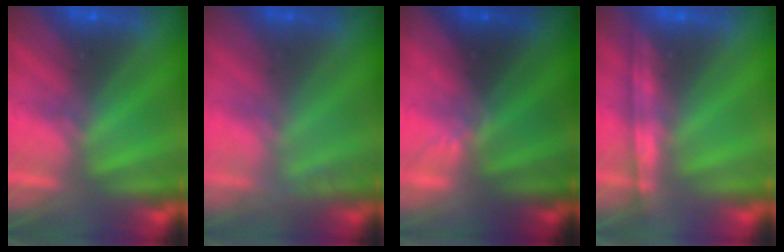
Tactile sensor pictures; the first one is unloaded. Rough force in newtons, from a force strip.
{"total": 2.7}
{"total": 1.6}
{"total": 1.2}